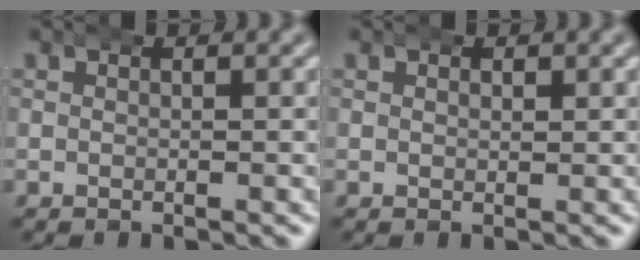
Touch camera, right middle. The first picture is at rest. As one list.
[{"total": 0.6, "force": [0.3, 0.3, 0.3], "torque": [-0.003, -0.003, 0.005]}]